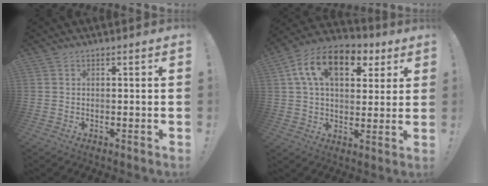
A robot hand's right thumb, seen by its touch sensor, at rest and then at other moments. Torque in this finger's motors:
{"motor_torque": [0.24, 2.27, 0.85, -0.38, 0.37]}